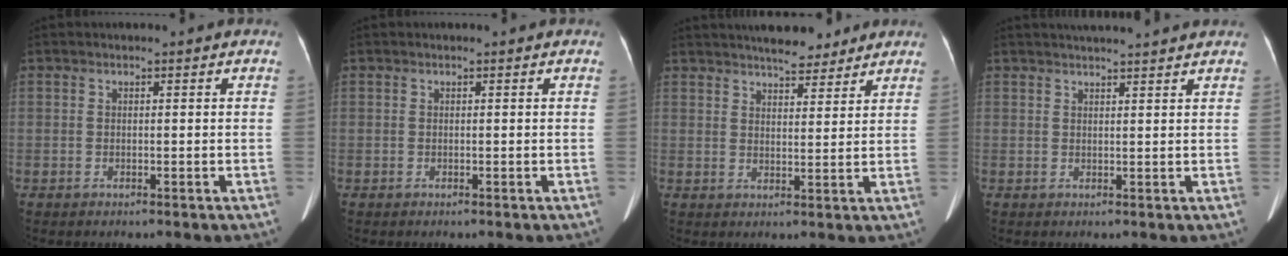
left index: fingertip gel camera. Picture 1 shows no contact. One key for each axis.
{"total": 0.0}
{"total": 8.6, "fx": 7.4, "fy": 2.1, "fz": 3.7, "tx": -0.050, "ty": 0.012, "tz": 0.106}
{"total": 8.7, "fx": 8.0, "fy": -0.2, "fz": 3.4, "tx": -0.050, "ty": 0.025, "tz": 0.097}